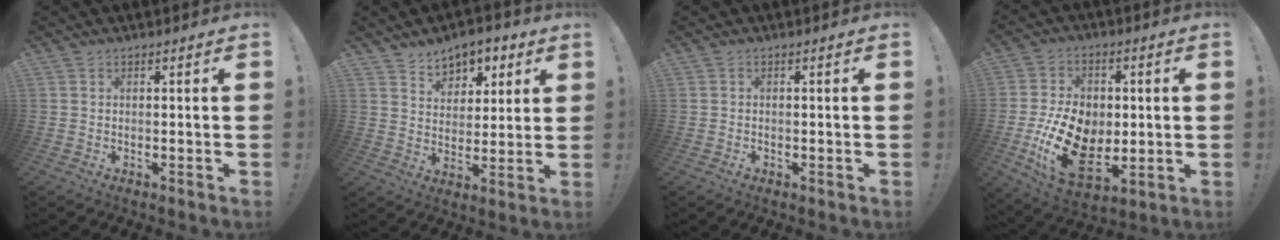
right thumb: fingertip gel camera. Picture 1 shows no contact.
{"total": 7.6, "force": [5.2, 5.2, 1.8], "torque": [-0.019, -0.039, 0.097]}
{"total": 0.5, "force": [-0.3, 0.5, 0.0], "torque": [0.001, 0.003, -0.005]}
{"total": 19.6, "force": [-3.5, 13.7, 13.6], "torque": [-0.239, 0.013, -0.050]}